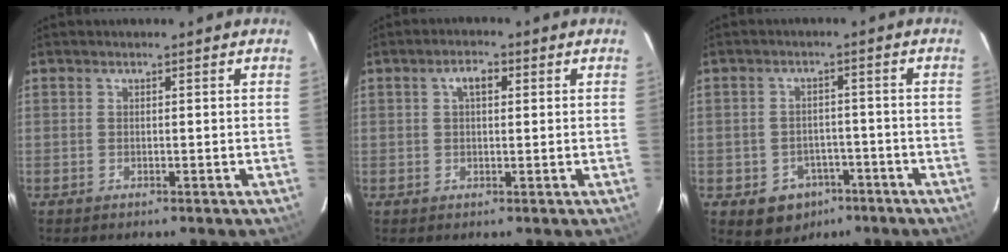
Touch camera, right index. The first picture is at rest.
{"total": 3.0, "force": [0.9, 1.5, 2.3], "torque": [-0.041, 0.011, 0.016]}
{"total": 7.4, "force": [-4.1, 5.8, 2.1], "torque": [-0.048, 0.017, -0.037]}